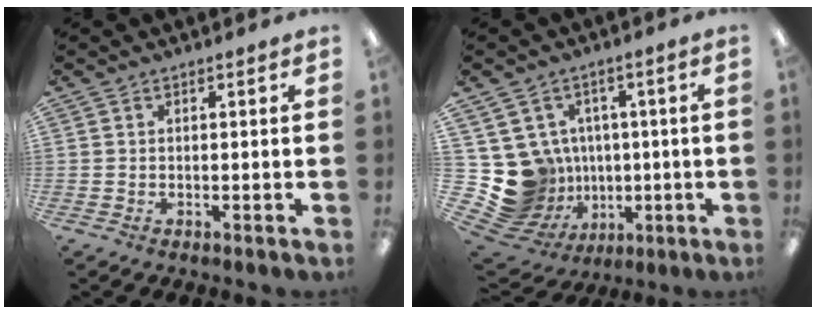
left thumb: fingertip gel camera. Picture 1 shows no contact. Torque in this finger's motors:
{"motor_torque": [-0.44, 0.61, 0.04, -0.06, 0.03]}